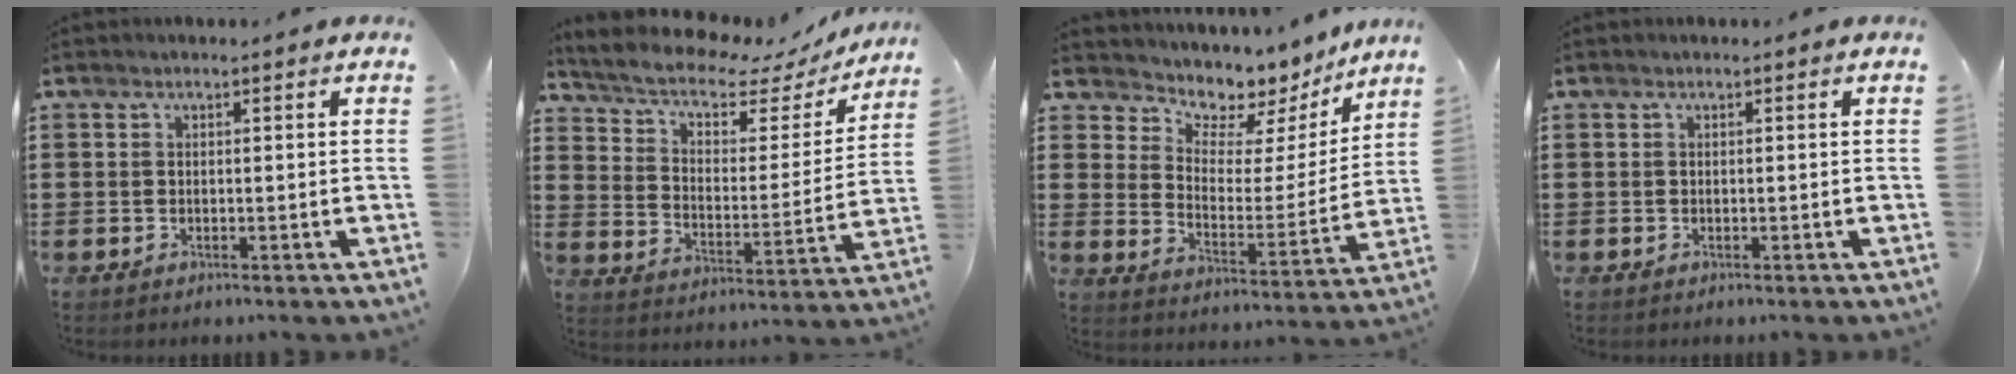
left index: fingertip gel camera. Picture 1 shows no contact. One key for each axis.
{"total": 7.7, "fx": 6.0, "fy": 2.9, "fz": 3.9, "tx": -0.093, "ty": -0.035, "tz": 0.100}
{"total": 6.6, "fx": 6.1, "fy": 2.6, "fz": 0.3, "tx": -0.033, "ty": -0.061, "tz": 0.104}
{"total": 0.0}